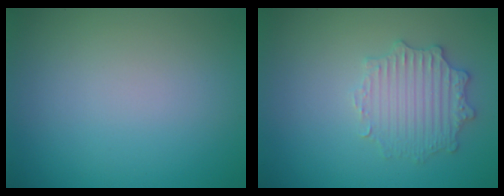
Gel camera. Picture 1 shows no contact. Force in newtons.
{"total": 2.9, "press": 2.9, "slide": 0.1}